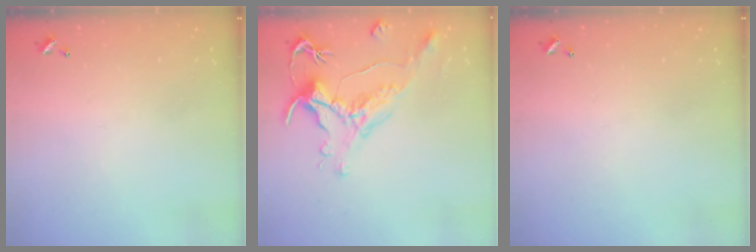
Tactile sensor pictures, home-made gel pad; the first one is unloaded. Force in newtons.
{"total": 1.8, "press": 1.4, "slide": 1.2}
{"total": 0.0}